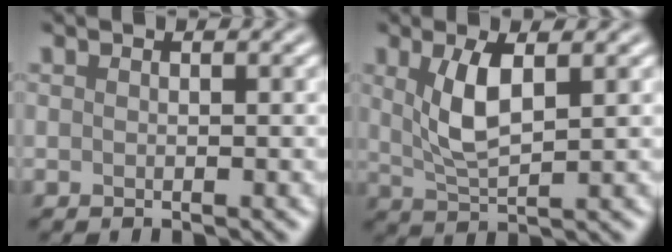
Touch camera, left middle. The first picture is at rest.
{"total": 4.2, "force": [1.3, 1.5, 3.7], "torque": [-0.081, -0.002, 0.027]}